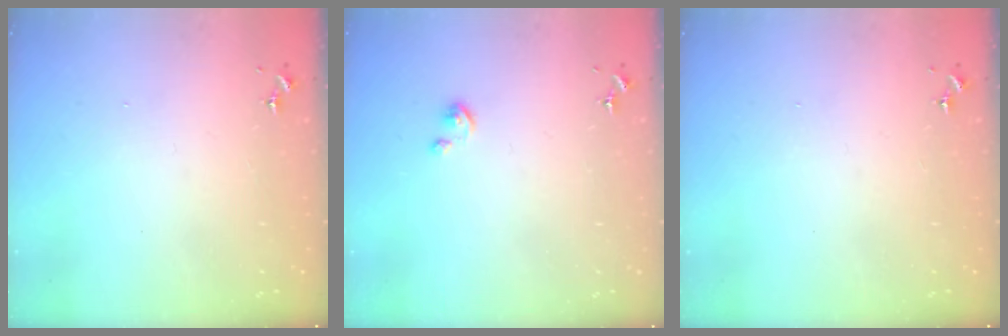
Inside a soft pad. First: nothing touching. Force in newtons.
{"total": 2.7, "press": 2.7, "slide": 0.3}
{"total": 0.0}